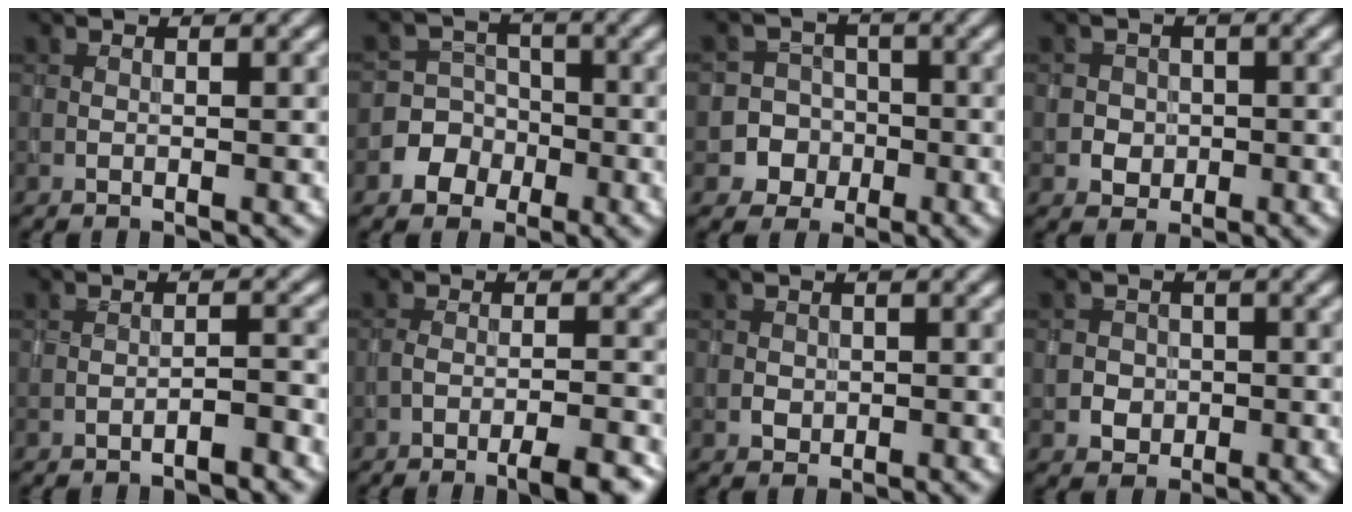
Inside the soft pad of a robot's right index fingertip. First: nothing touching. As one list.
[{"total": 4.3, "force": [-1.8, 3.9, 0.5], "torque": [0.028, 0.003, -0.057]}, {"total": 6.4, "force": [-2.5, 5.9, 0.1], "torque": [0.021, -0.001, -0.060]}, {"total": 2.3, "force": [-0.5, 2.2, 0.3], "torque": [0.020, 0.003, -0.020]}, {"total": 1.4, "force": [-1.2, 0.1, 0.8], "torque": [-0.006, 0.009, -0.018]}, {"total": 5.2, "force": [-3.7, 1.0, 3.4], "torque": [-0.055, -0.008, -0.055]}, {"total": 0.9, "force": [-0.1, 0.9, 0.2], "torque": [0.003, -0.002, -0.002]}, {"total": 2.3, "force": [-0.7, 2.2, 0.4], "torque": [0.018, 0.004, -0.022]}]